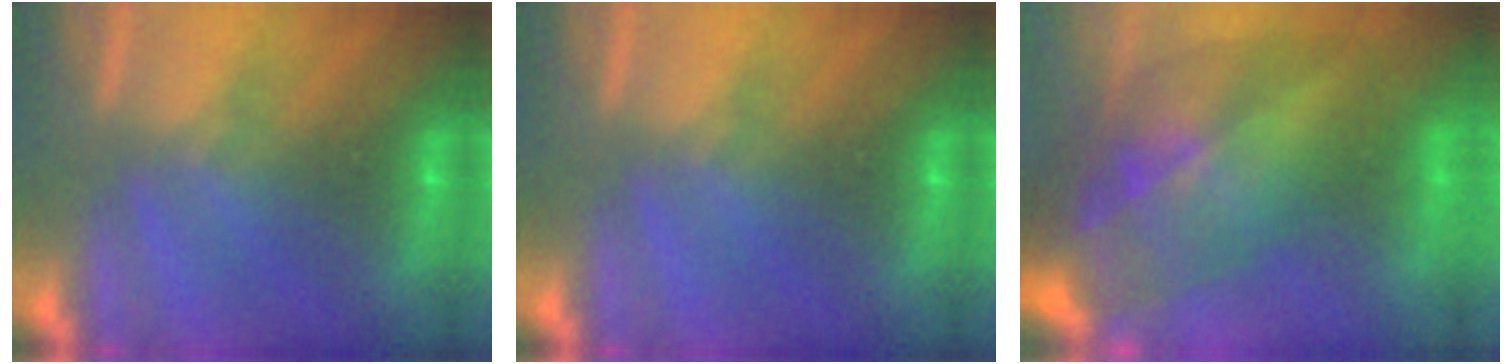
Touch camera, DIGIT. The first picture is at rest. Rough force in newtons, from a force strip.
{"total": 0.0}
{"total": 8.3}